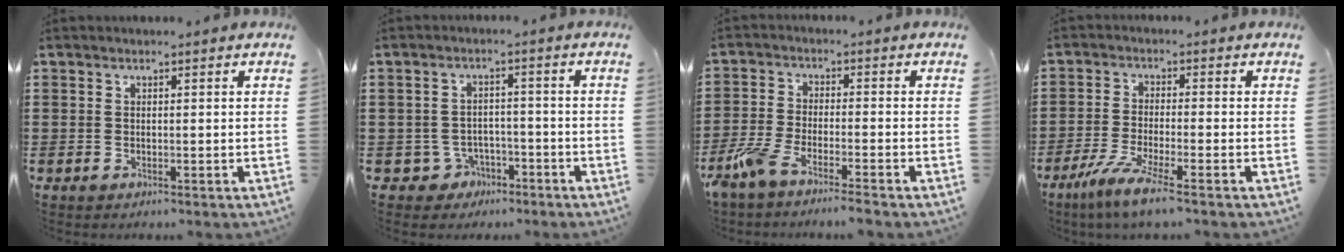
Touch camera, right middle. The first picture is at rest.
{"total": 3.4, "force": [-2.6, 2.1, 0.6], "torque": [-0.029, 0.002, -0.058]}
{"total": 5.4, "force": [-4.7, 0.3, 2.7], "torque": [-0.079, -0.017, -0.097]}
{"total": 5.8, "force": [-4.0, 0.2, 4.1], "torque": [-0.094, -0.019, -0.078]}